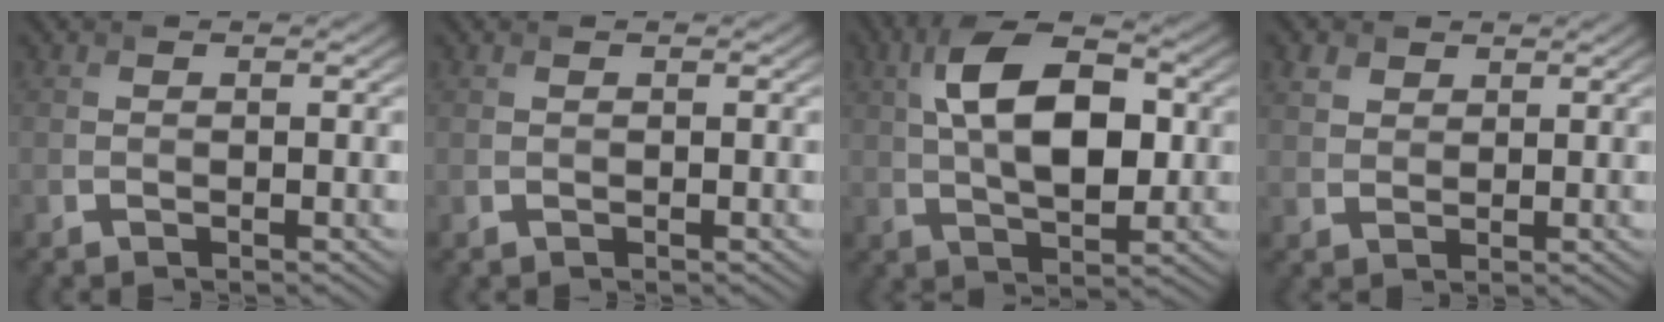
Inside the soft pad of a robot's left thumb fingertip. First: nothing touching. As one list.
[{"total": 0.0}, {"total": 11.7, "force": [1.9, 6.0, 9.9], "torque": [-0.182, 0.012, 0.027]}, {"total": 2.7, "force": [1.7, 1.9, 1.0], "torque": [-0.030, 0.002, 0.037]}]